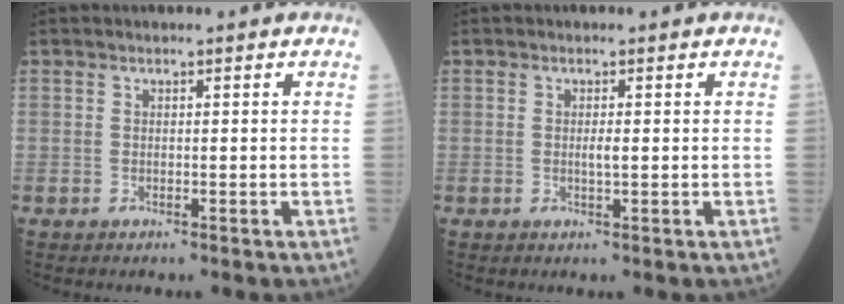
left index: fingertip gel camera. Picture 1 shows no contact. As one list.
[{"total": 1.2, "force": [0.0, 0.2, 1.2], "torque": [-0.023, -0.001, 0.001]}]